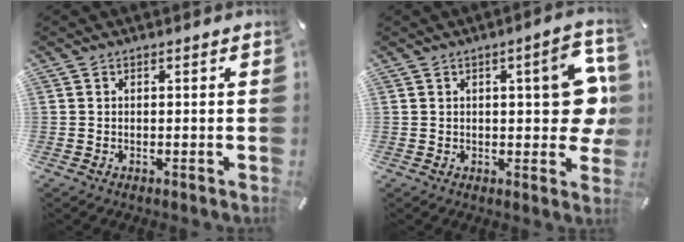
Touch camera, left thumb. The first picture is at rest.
{"total": 12.2, "force": [1.5, 4.9, 11.1], "torque": [-0.127, -0.008, 0.021]}